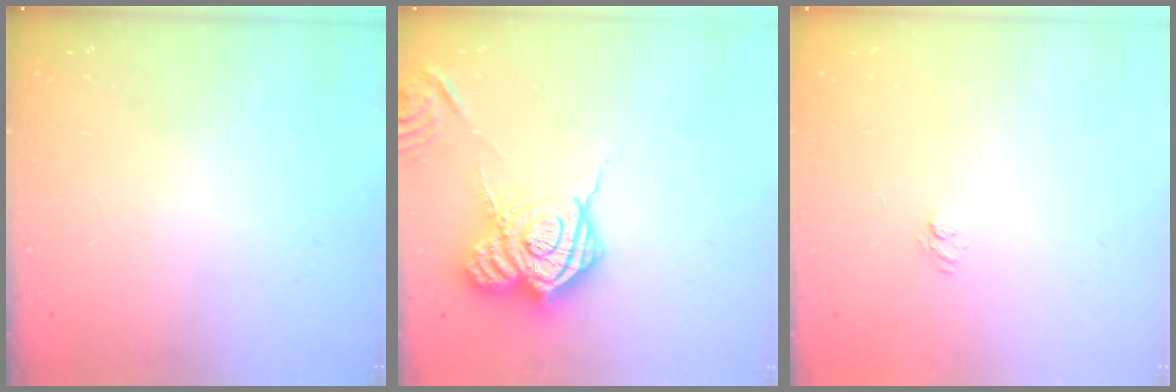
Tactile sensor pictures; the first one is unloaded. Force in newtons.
{"total": 18.9, "press": 18.9, "slide": 1.5}
{"total": 4.2, "press": 4.0, "slide": 1.2}